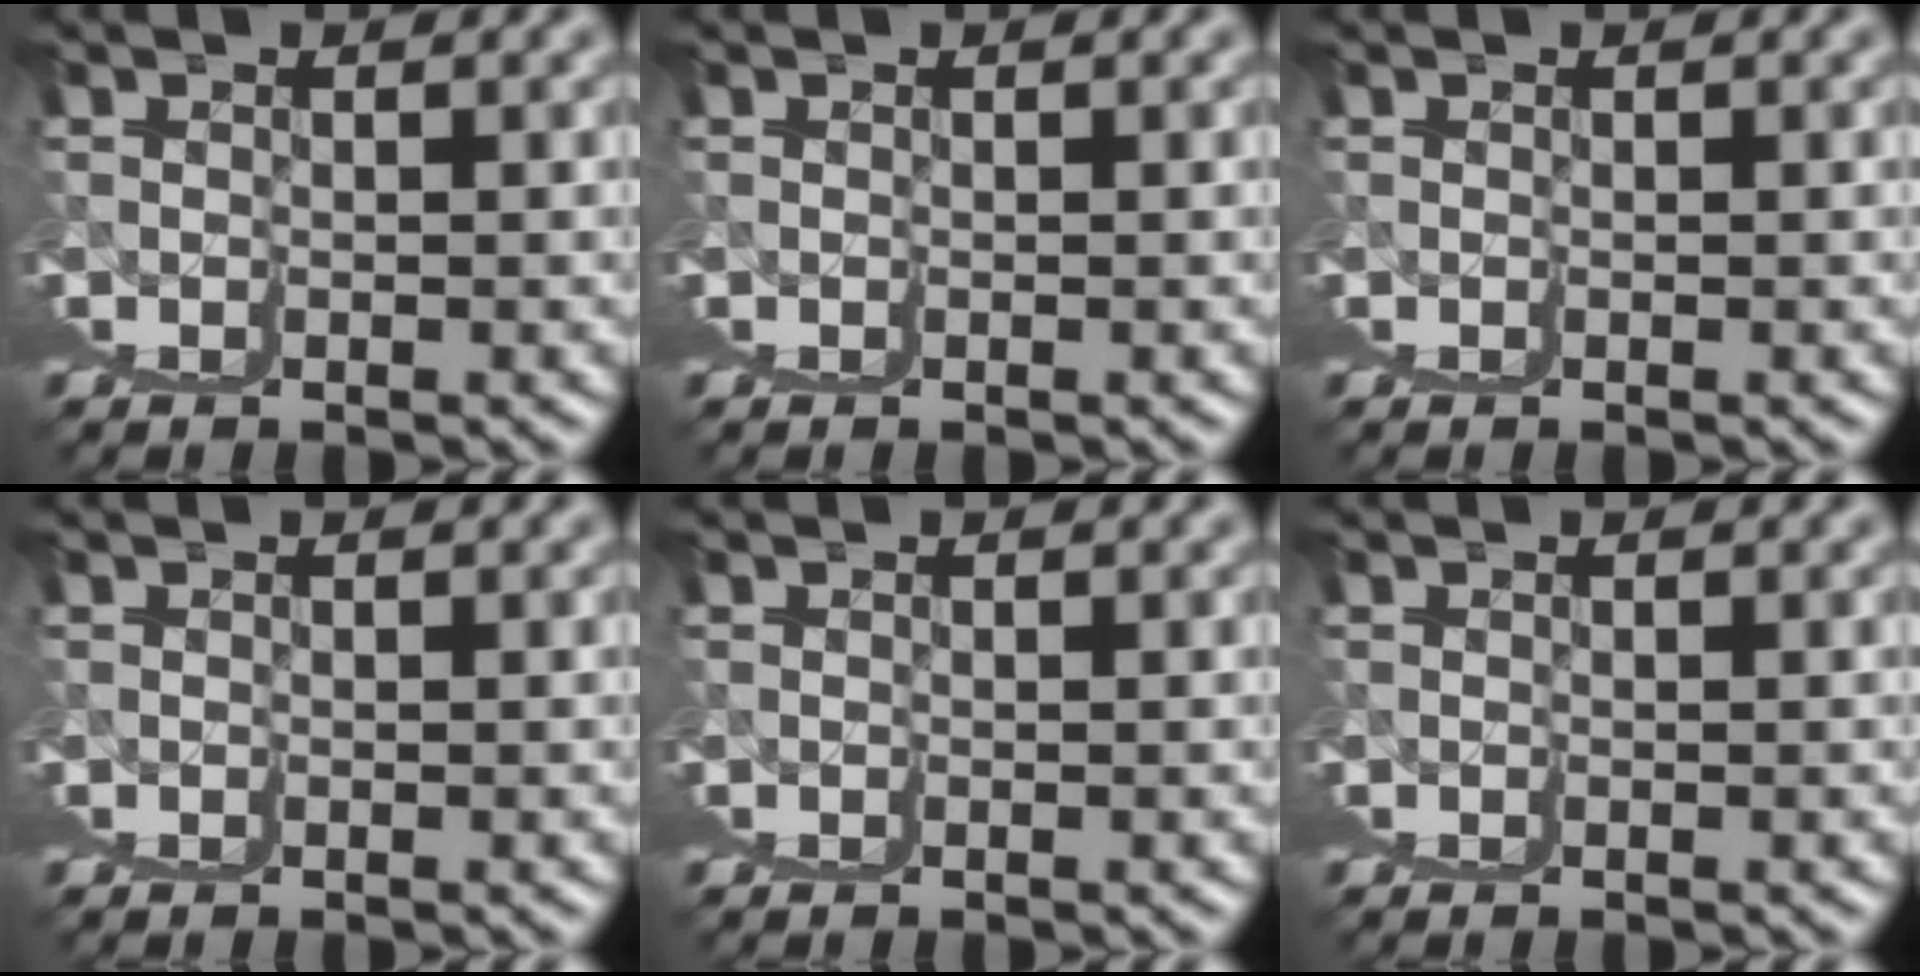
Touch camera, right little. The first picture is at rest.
{"total": 0.0}
{"total": 0.0}
{"total": 0.0}
{"total": 0.0}
{"total": 0.0}